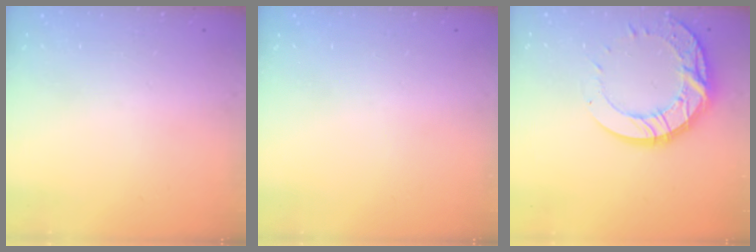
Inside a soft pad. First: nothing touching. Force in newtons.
{"total": 0.0}
{"total": 17.3, "press": 17.2, "slide": 1.9}